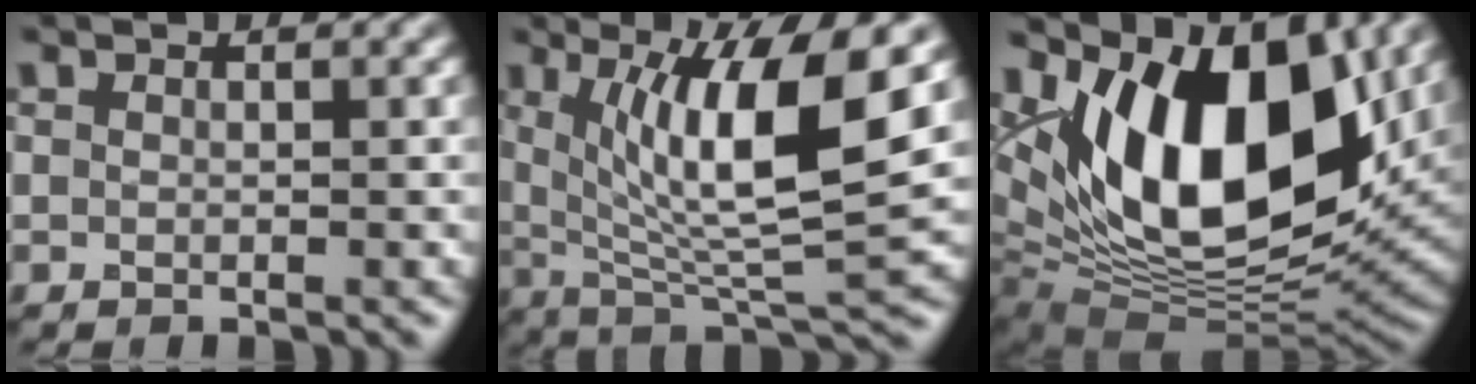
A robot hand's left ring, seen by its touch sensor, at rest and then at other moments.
{"total": 10.8, "force": [3.0, 2.5, 10.1], "torque": [-0.163, -0.010, 0.059]}
{"total": 15.4, "force": [5.5, 8.3, 11.8], "torque": [-0.189, -0.002, 0.091]}